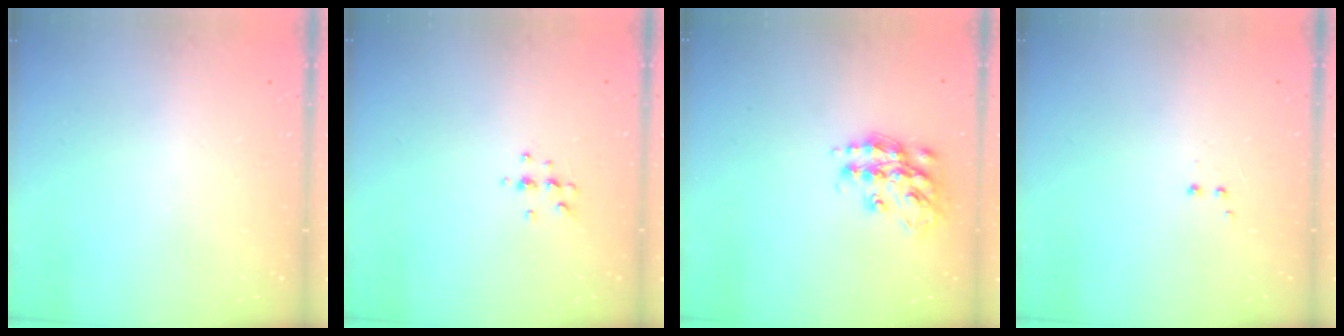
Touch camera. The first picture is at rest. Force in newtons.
{"total": 5.6, "press": 5.4, "slide": 1.5}
{"total": 14.9, "press": 14.8, "slide": 0.8}
{"total": 1.9, "press": 1.8, "slide": 0.5}